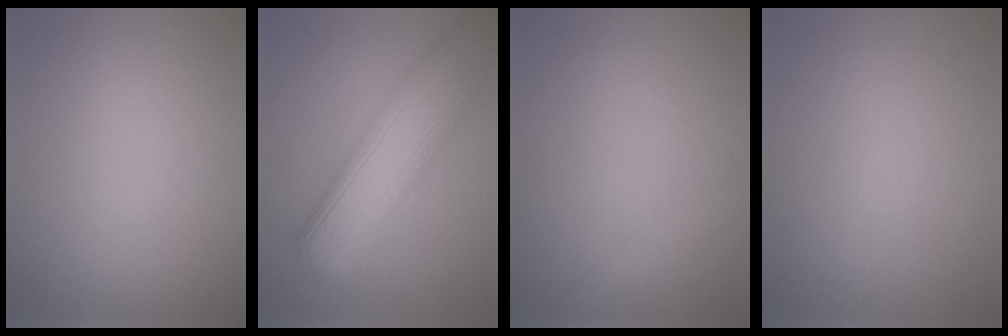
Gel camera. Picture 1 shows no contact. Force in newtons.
{"total": 9.9, "press": 9.9, "slide": 0.5}
{"total": 1.6, "press": 1.6, "slide": 0.0}
{"total": 0.0}